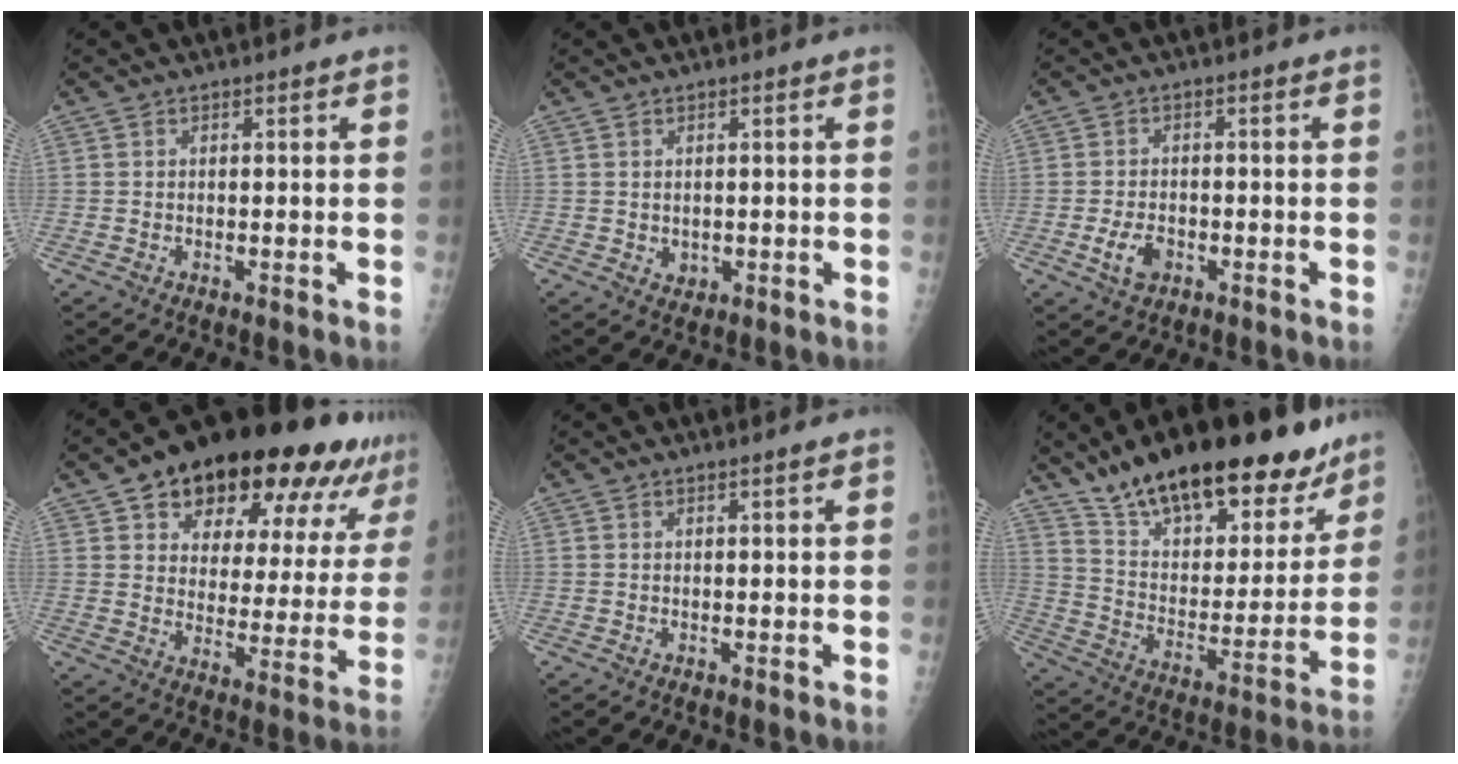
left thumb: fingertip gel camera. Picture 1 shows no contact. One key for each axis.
{"total": 1.6, "fx": 0.1, "fy": 1.4, "fz": 0.8, "tx": -0.010, "ty": -0.003, "tz": 0.008}
{"total": 4.3, "fx": -1.7, "fy": 2.8, "fz": 2.9, "tx": -0.051, "ty": 0.005, "tz": -0.026}
{"total": 27.2, "fx": 18.2, "fy": 10.9, "fz": 16.9, "tx": -0.215, "ty": -0.040, "tz": 0.252}
{"total": 0.7, "fx": 0.5, "fy": -0.1, "fz": 0.4, "tx": -0.013, "ty": -0.002, "tz": 0.012}
{"total": 30.3, "fx": 22.2, "fy": 11.8, "fz": 16.9, "tx": -0.224, "ty": -0.074, "tz": 0.344}